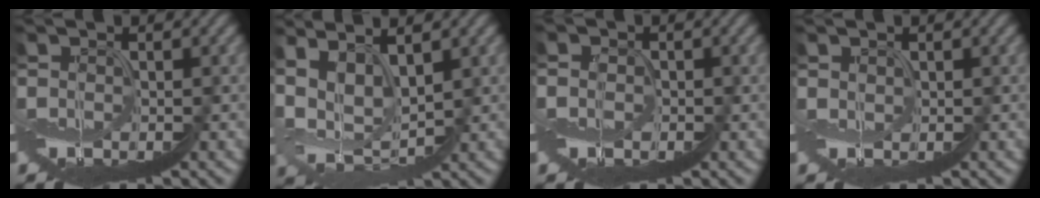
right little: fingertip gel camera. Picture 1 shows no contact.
{"total": 3.4, "force": [2.6, 0.6, 2.1], "torque": [-0.053, 0.020, 0.043]}
{"total": 2.3, "force": [-0.4, 2.0, 1.2], "torque": [0.006, 0.007, -0.025]}
{"total": 1.1, "force": [0.8, -0.3, -0.7], "torque": [0.012, 0.005, 0.018]}